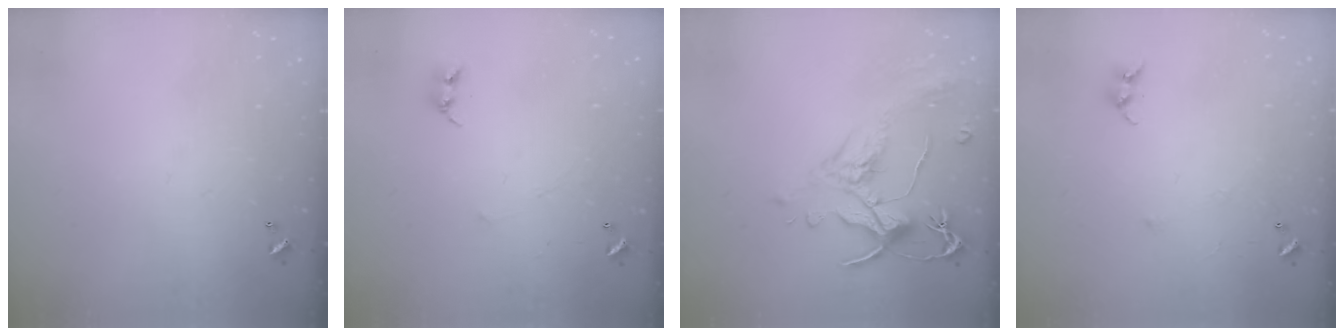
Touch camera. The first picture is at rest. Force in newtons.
{"total": 2.7, "press": 2.7, "slide": 0.3}
{"total": 1.6, "press": 1.1, "slide": 1.2}
{"total": 6.1, "press": 6.1, "slide": 0.4}